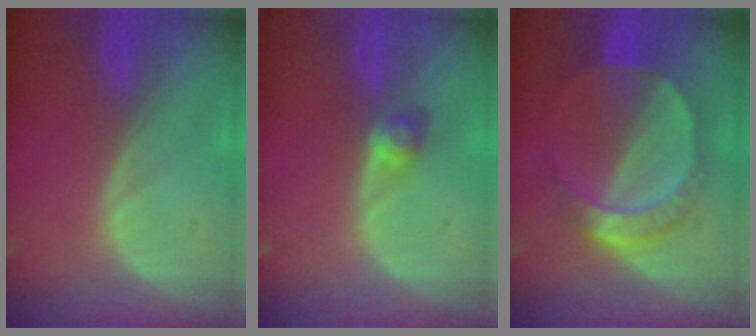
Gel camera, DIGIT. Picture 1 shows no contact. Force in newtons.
{"total": 2.8, "press": 2.5, "slide": 1.2}
{"total": 6.8, "press": 6.8, "slide": 0.3}